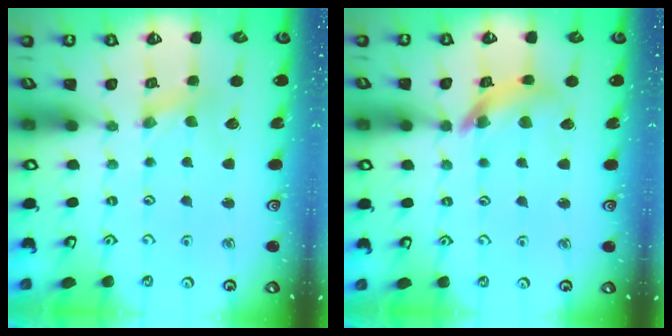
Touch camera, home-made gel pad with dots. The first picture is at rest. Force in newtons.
{"total": 9.9, "press": 9.8, "slide": 0.9}